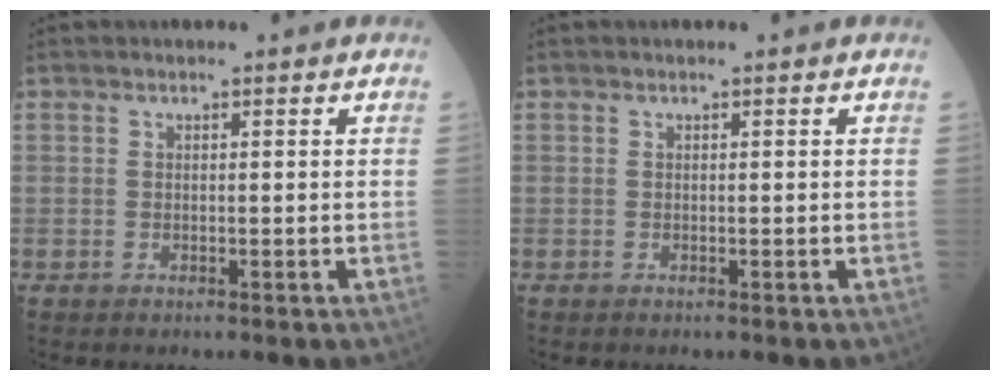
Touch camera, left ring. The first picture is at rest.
{"total": 0.0}